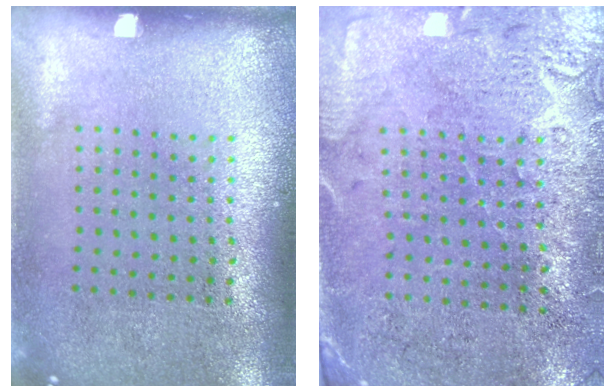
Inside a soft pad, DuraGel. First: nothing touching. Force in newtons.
{"total": 2.8, "press": 2.5, "slide": 1.3}